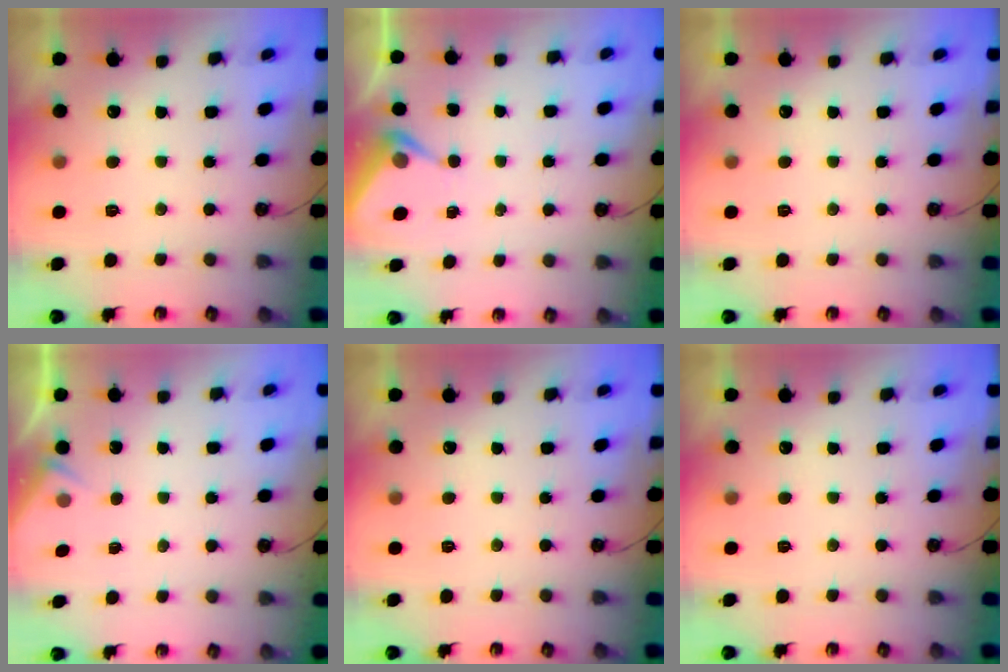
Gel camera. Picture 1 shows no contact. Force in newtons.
{"total": 4.8, "press": 4.7, "slide": 0.5}
{"total": 0.0}
{"total": 2.8, "press": 2.7, "slide": 0.4}
{"total": 0.0}
{"total": 0.0}